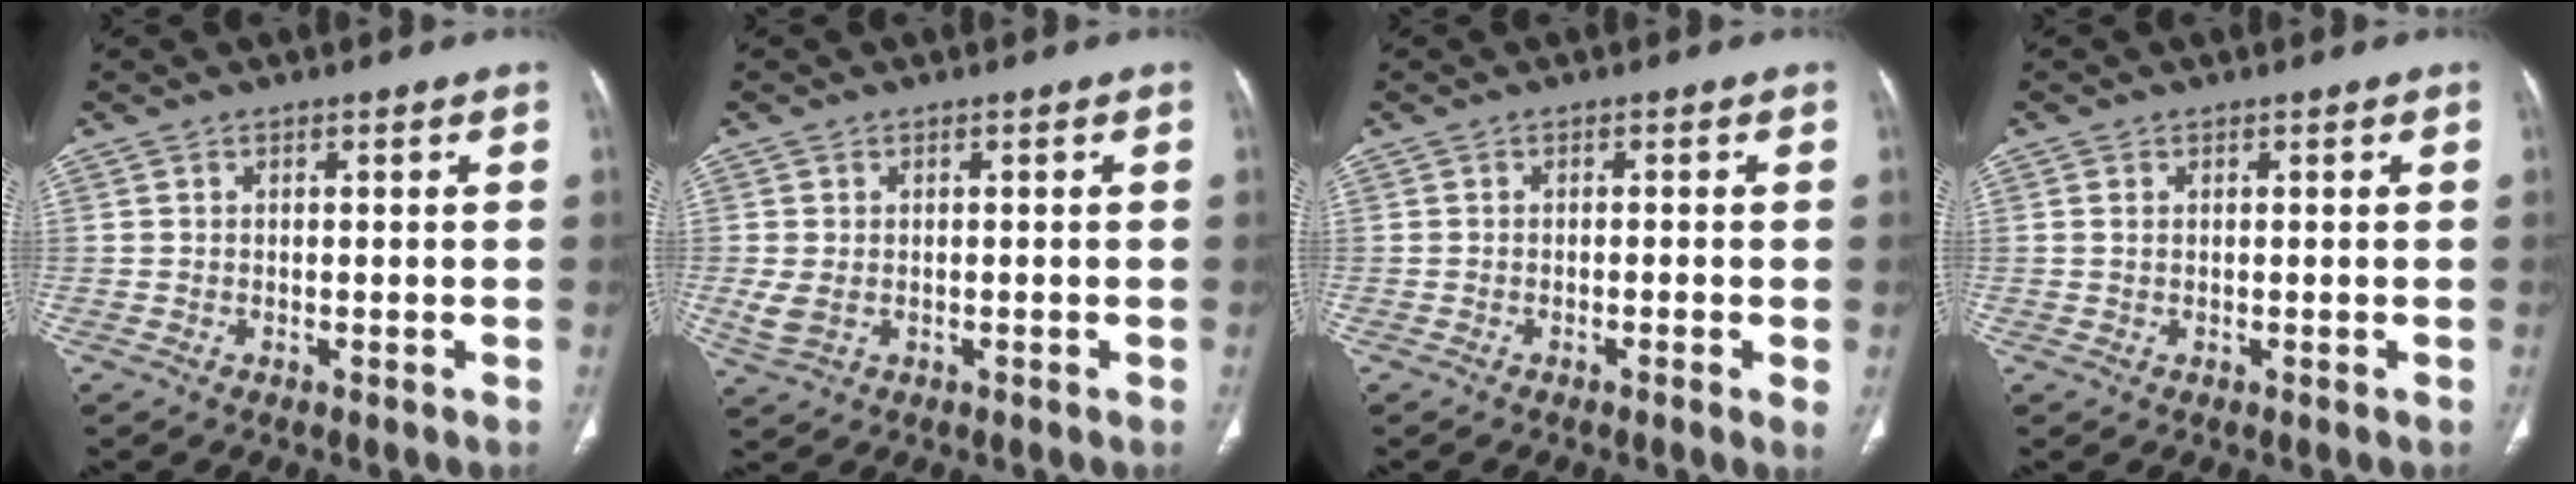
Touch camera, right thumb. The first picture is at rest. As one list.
[{"total": 3.1, "force": [-0.1, 2.4, 1.9], "torque": [-0.053, -0.003, 0.003]}, {"total": 1.8, "force": [-0.4, 0.4, 1.7], "torque": [-0.034, -0.004, -0.008]}, {"total": 0.6, "force": [0.2, 0.4, 0.4], "torque": [-0.009, 0.001, 0.005]}]